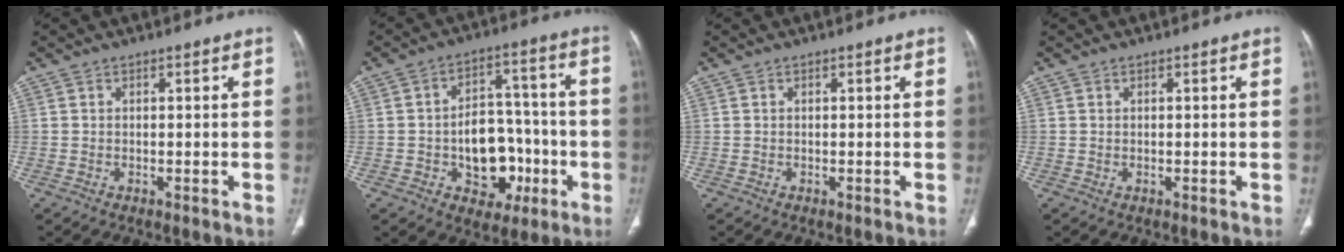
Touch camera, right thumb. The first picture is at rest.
{"total": 12.8, "force": [-3.4, 9.1, 8.3], "torque": [-0.076, 0.044, -0.042]}
{"total": 0.0}
{"total": 0.0}